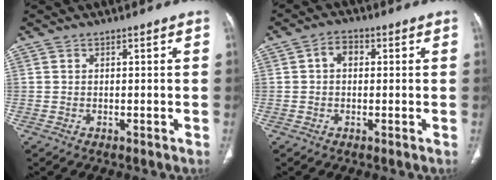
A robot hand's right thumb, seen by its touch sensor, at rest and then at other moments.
{"total": 3.4, "force": [0.5, 2.5, 2.3], "torque": [-0.032, 0.014, 0.004]}